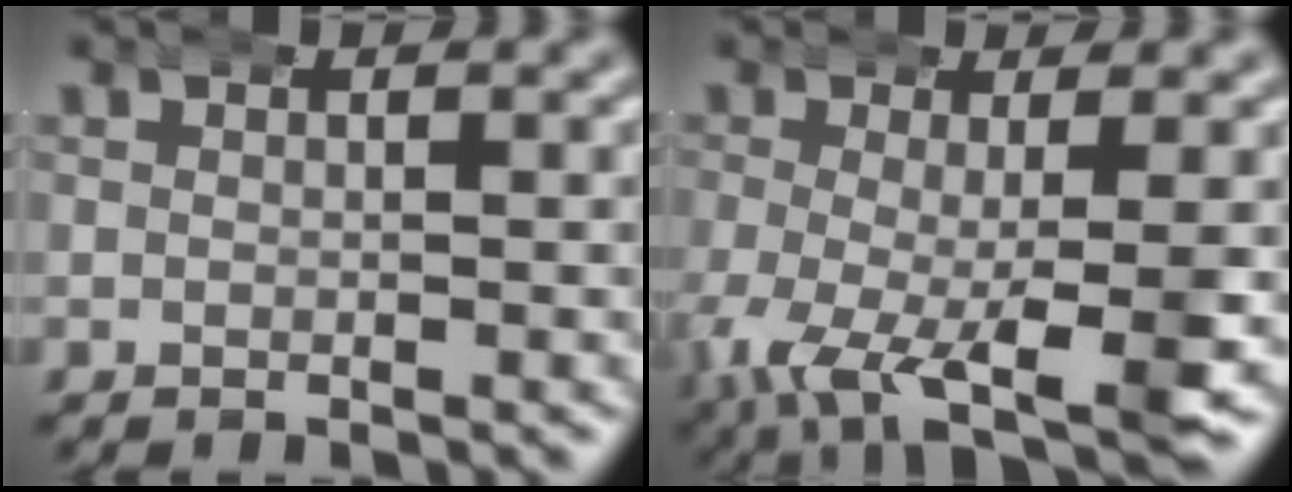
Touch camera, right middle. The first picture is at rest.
{"total": 10.7, "force": [-5.3, 4.7, 8.1], "torque": [-0.154, -0.042, -0.067]}